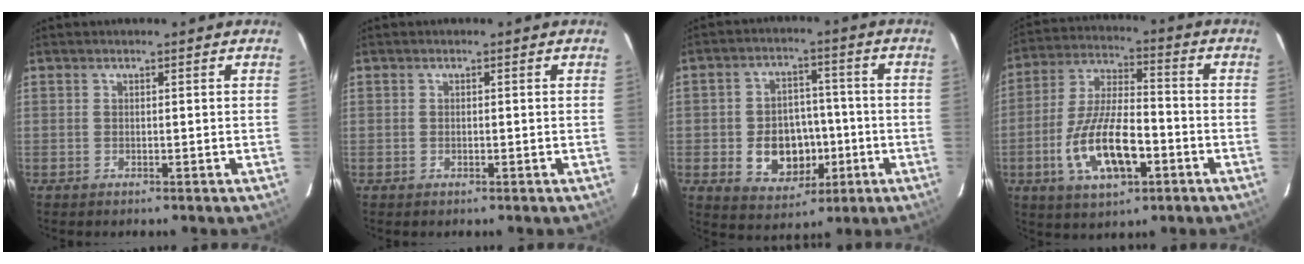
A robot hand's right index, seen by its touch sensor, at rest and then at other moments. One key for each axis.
{"total": 0.6, "fx": -0.2, "fy": 0.5, "fz": 0.3, "tx": -0.005, "ty": 0.000, "tz": -0.003}
{"total": 11.4, "fx": -2.9, "fy": 8.7, "fz": 6.7, "tx": -0.142, "ty": 0.012, "tz": -0.027}
{"total": 15.4, "fx": -5.4, "fy": 6.2, "fz": 13.1, "tx": -0.266, "ty": -0.004, "tz": -0.091}